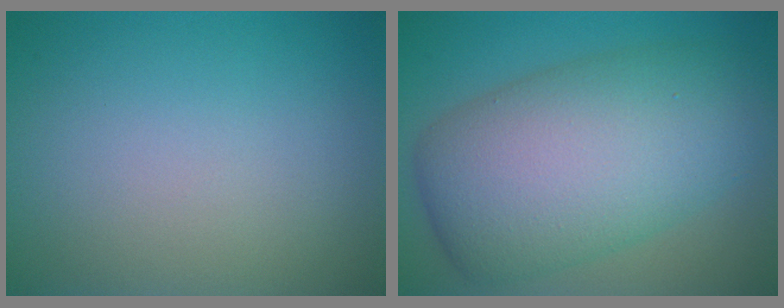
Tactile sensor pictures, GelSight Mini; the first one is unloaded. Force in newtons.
{"total": 11.1, "press": 11.1, "slide": 0.6}